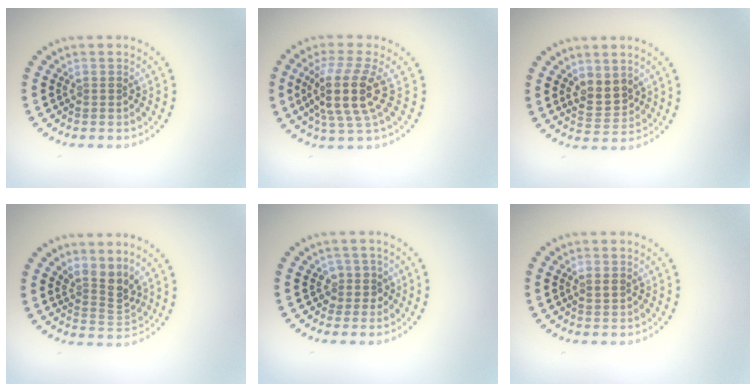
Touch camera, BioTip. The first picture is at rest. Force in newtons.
{"total": 4.8, "press": 3.9, "slide": 2.9}
{"total": 2.7, "press": 2.5, "slide": 1.0}
{"total": 3.0, "press": 2.1, "slide": 2.1}
{"total": 1.7, "press": 1.3, "slide": 1.0}
{"total": 0.6, "press": 0.6, "slide": 0.2}